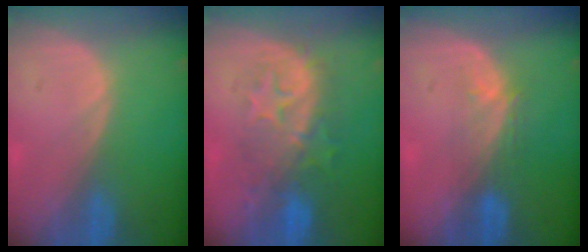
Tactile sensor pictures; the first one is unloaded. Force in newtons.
{"total": 8.4, "press": 8.3, "slide": 1.2}
{"total": 3.8, "press": 3.4, "slide": 1.6}